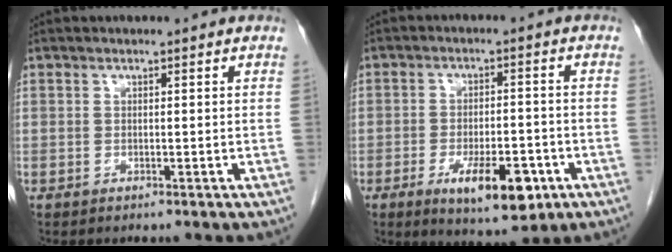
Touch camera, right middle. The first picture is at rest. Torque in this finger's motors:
{"motor_torque": [1.69, -0.45, 0.83, 0.12]}